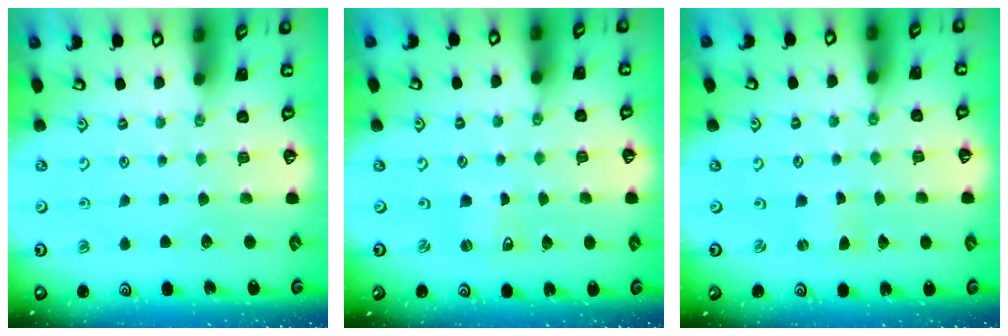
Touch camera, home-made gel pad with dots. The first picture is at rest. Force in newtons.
{"total": 0.6, "press": 0.6, "slide": 0.1}
{"total": 0.0}